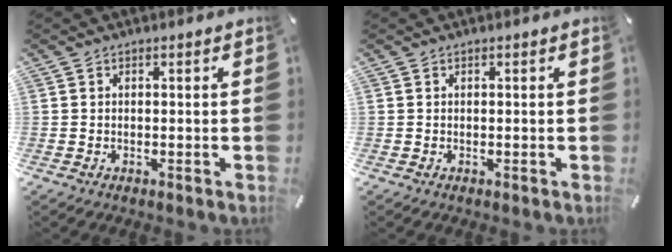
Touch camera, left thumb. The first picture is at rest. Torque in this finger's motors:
{"motor_torque": [-0.13, -0.13, -0.05, 0.10, 0.00]}